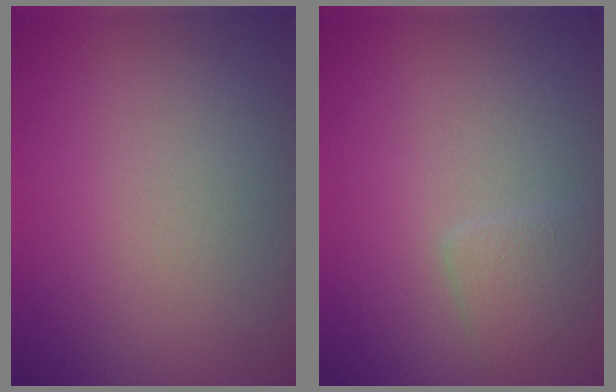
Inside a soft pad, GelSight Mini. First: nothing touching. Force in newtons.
{"total": 1.8, "press": 1.8, "slide": 0.0}